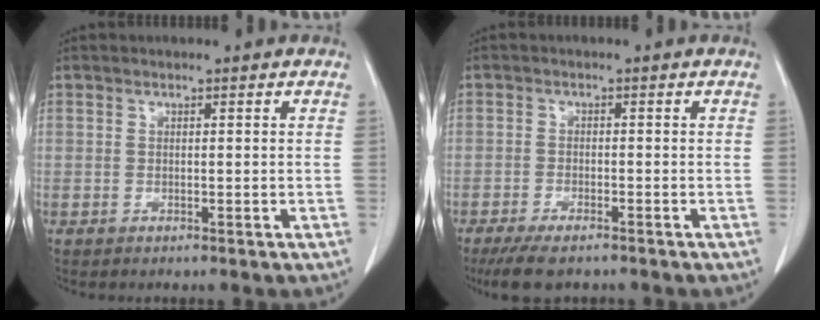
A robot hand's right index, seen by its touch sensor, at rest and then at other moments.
{"total": 5.9, "force": [-4.6, 1.7, 3.3], "torque": [-0.056, -0.010, -0.074]}